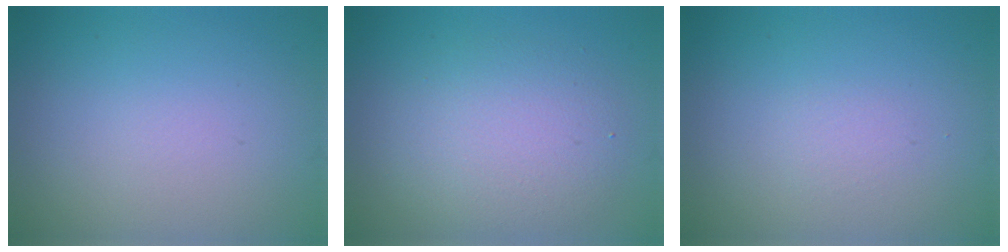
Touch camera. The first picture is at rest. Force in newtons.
{"total": 4.3, "press": 4.3, "slide": 0.2}
{"total": 0.0}